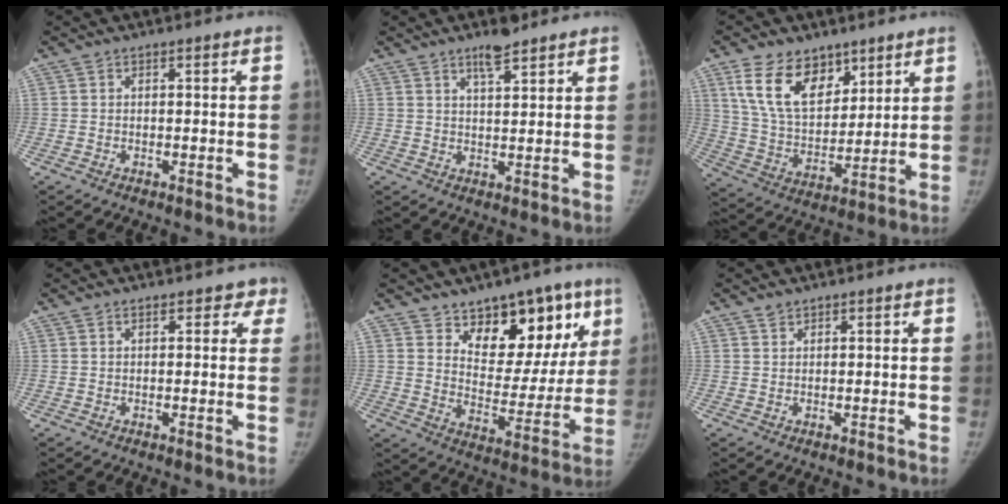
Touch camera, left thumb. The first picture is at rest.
{"total": 4.7, "force": [3.6, 1.1, 2.8], "torque": [-0.040, -0.024, 0.061]}
{"total": 14.9, "force": [8.6, 8.9, 8.4], "torque": [-0.116, -0.044, 0.171]}
{"total": 3.0, "force": [2.0, 1.9, 1.4], "torque": [0.023, -0.003, 0.015]}
{"total": 16.6, "force": [9.6, 9.2, 9.9], "torque": [-0.060, -0.054, 0.147]}
{"total": 1.0, "force": [0.8, 0.5, 0.2], "torque": [0.004, -0.003, 0.014]}